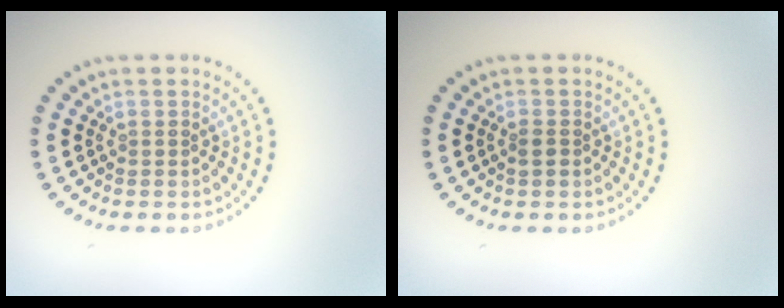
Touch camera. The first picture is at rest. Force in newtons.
{"total": 0.9, "press": 0.8, "slide": 0.4}